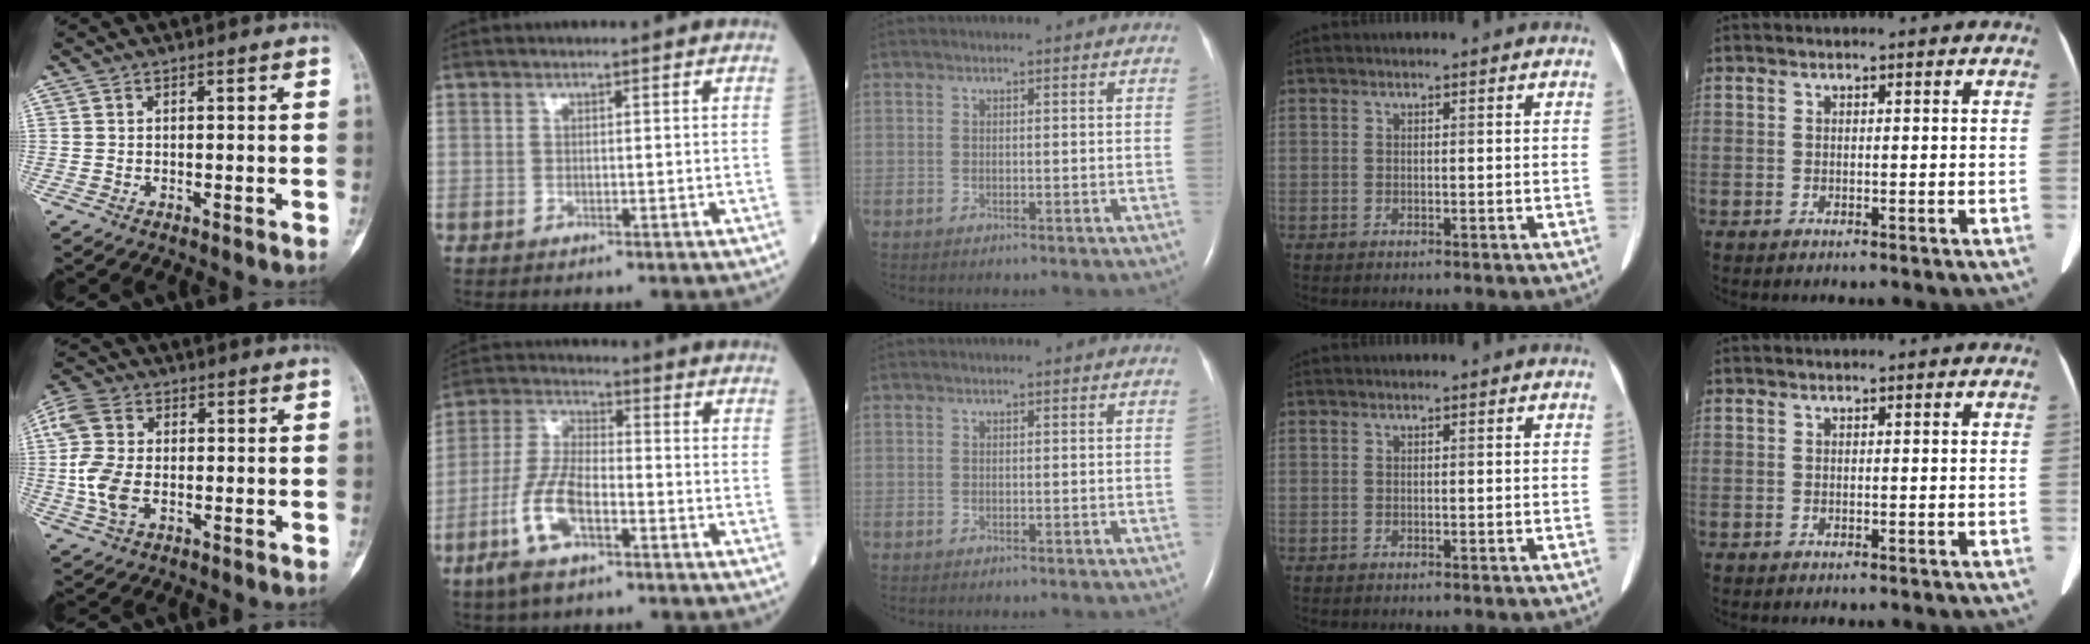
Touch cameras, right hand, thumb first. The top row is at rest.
{"thumb": {"total": 9.4, "force": [-0.7, 6.1, 7.1], "torque": [-0.167, 0.006, -0.020]}, "index": {"total": 9.2, "force": [-4.2, 2.9, 7.6], "torque": [-0.174, -0.004, -0.085]}}